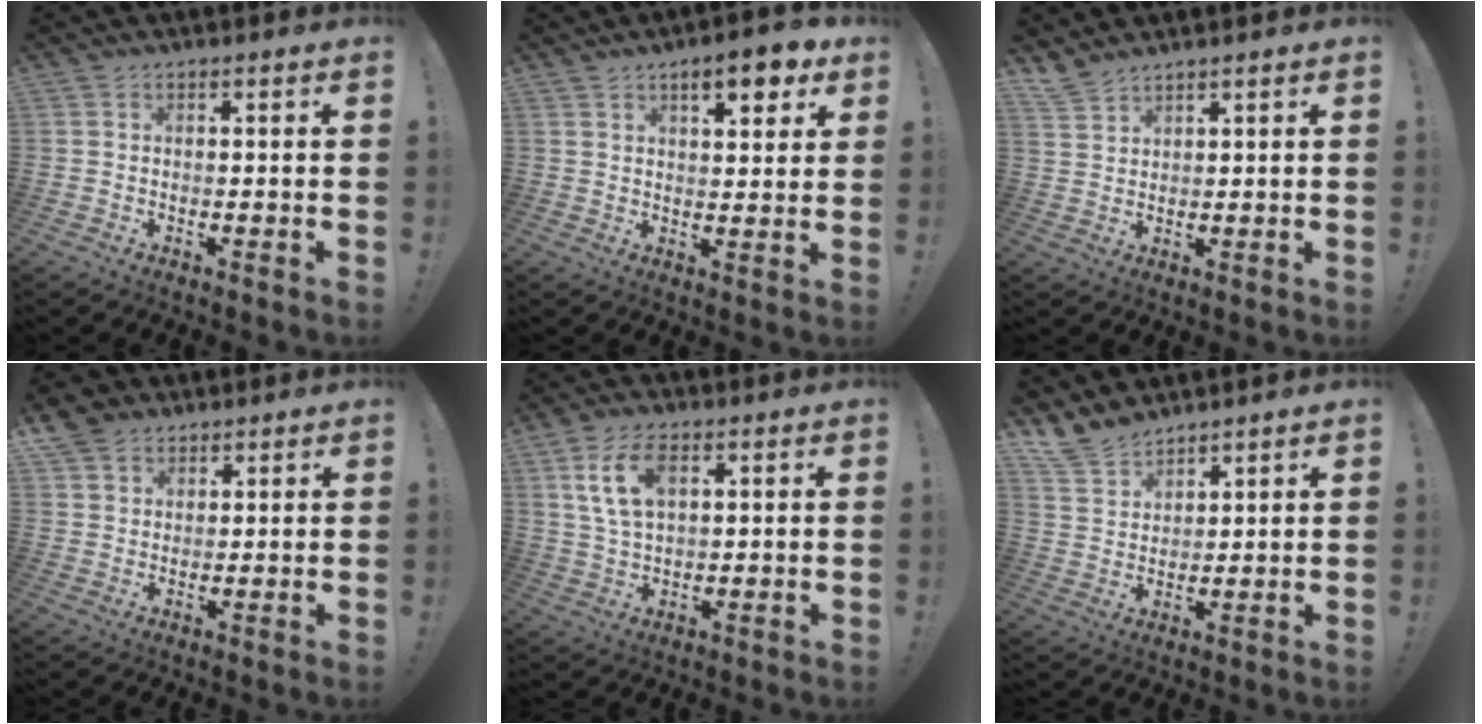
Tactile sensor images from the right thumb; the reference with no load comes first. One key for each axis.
{"total": 8.8, "fx": 5.0, "fy": 2.8, "fz": 6.7, "tx": -0.084, "ty": -0.023, "tz": 0.080}
{"total": 4.3, "fx": 3.9, "fy": 1.1, "fz": 1.4, "tx": -0.031, "ty": -0.022, "tz": 0.076}
{"total": 6.0, "fx": 4.0, "fy": 4.3, "fz": 1.3, "tx": -0.019, "ty": -0.020, "tz": 0.079}
{"total": 10.4, "fx": 4.0, "fy": 5.7, "fz": 7.7, "tx": -0.150, "ty": 0.003, "tz": 0.074}
{"total": 8.9, "fx": 7.7, "fy": 4.0, "fz": 1.9, "tx": -0.044, "ty": -0.050, "tz": 0.153}